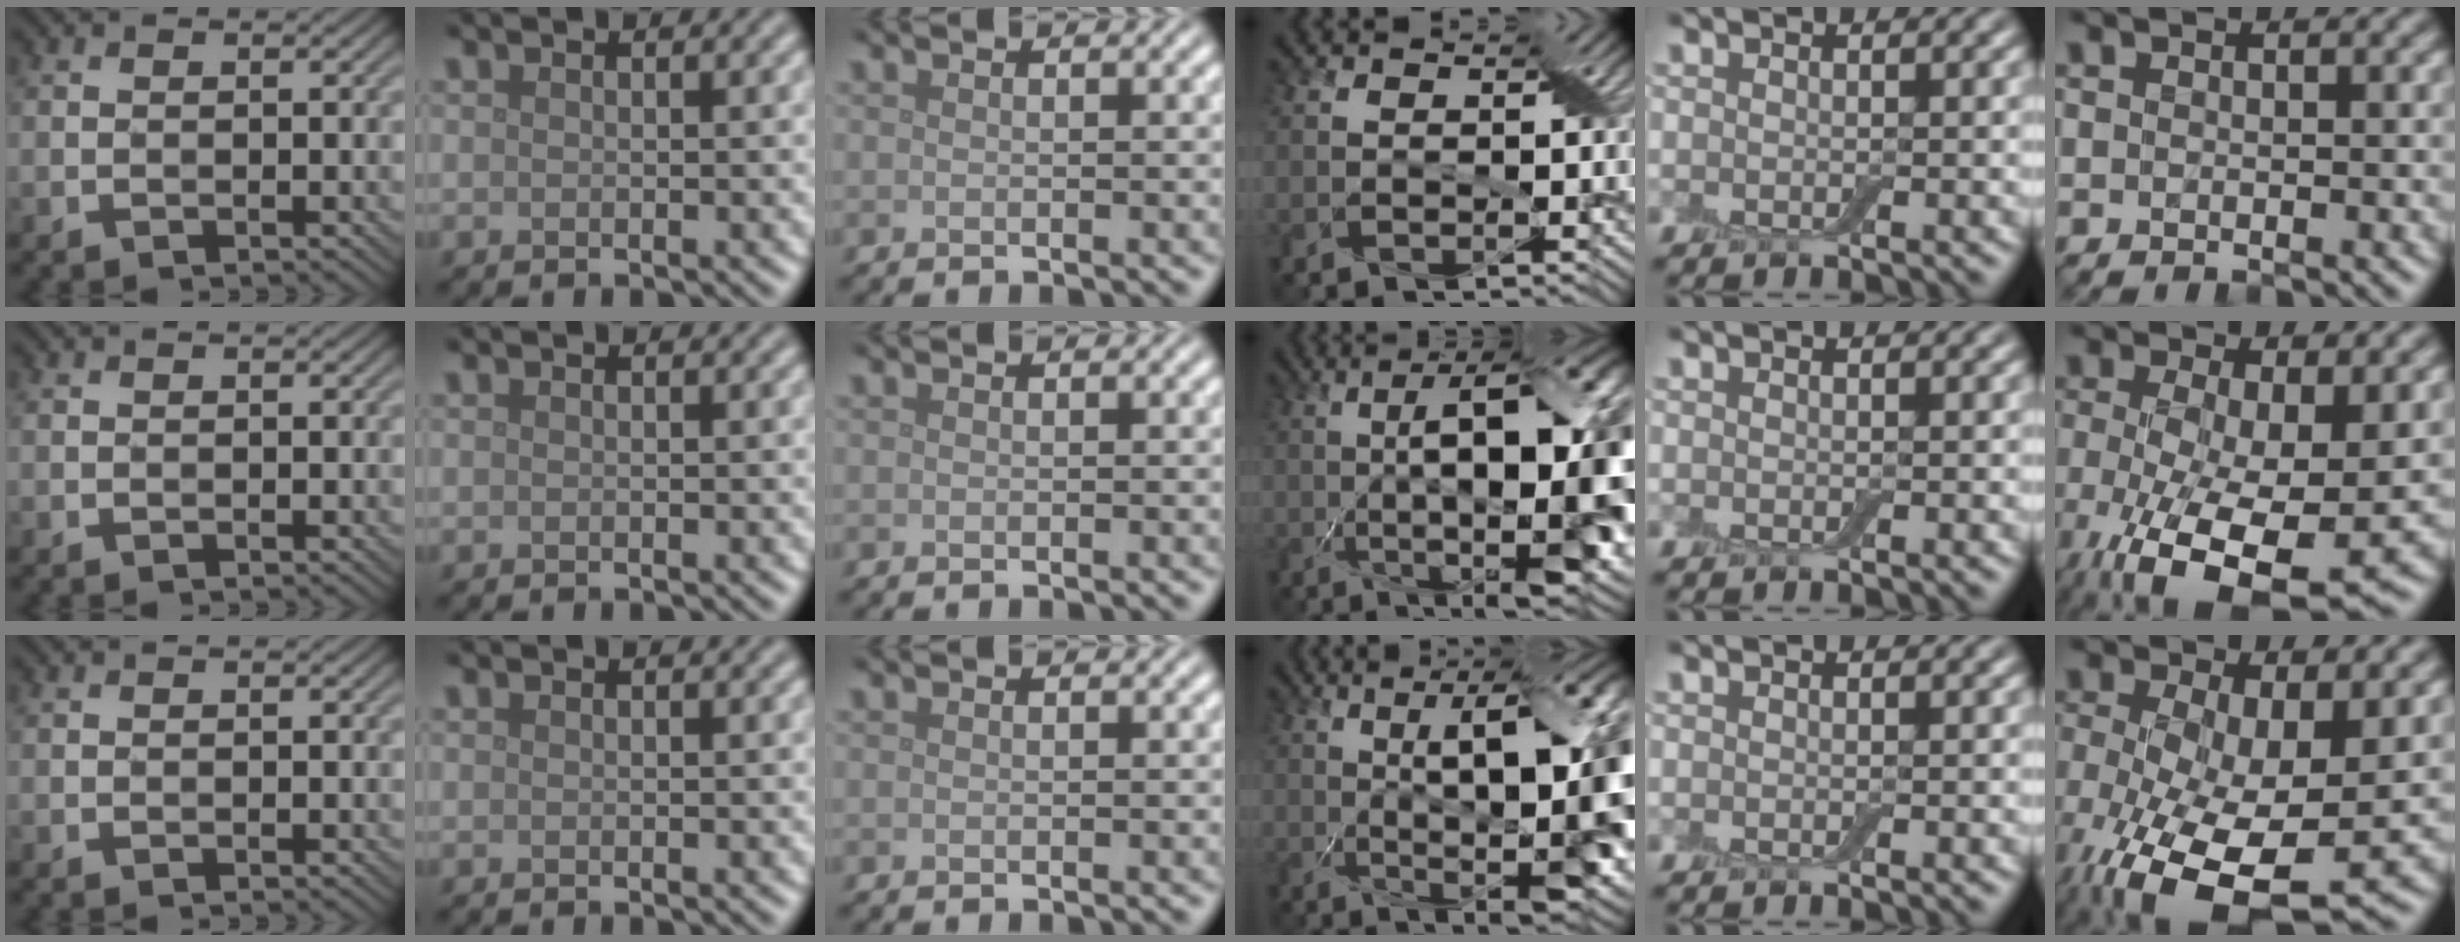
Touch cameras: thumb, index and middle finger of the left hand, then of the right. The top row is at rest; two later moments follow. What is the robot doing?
{"motion": "wrap", "object": "adhesive wrap"}